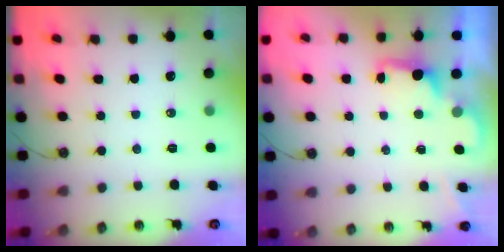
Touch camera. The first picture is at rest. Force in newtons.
{"total": 2.3, "press": 2.2, "slide": 0.7}